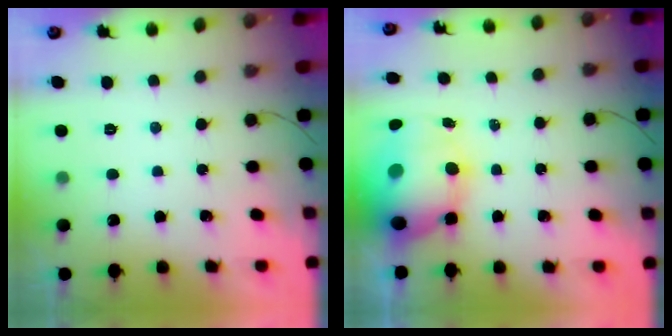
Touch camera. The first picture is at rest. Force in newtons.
{"total": 17.5, "press": 15.4, "slide": 8.3}